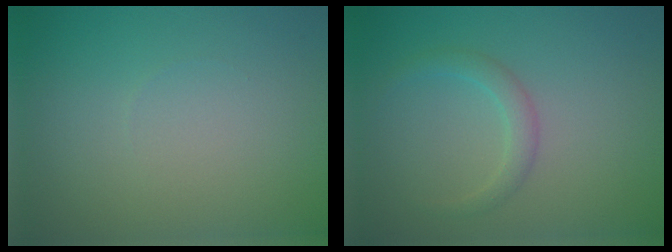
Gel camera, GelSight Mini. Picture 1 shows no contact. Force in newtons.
{"total": 1.7, "press": 1.7, "slide": 0.1}